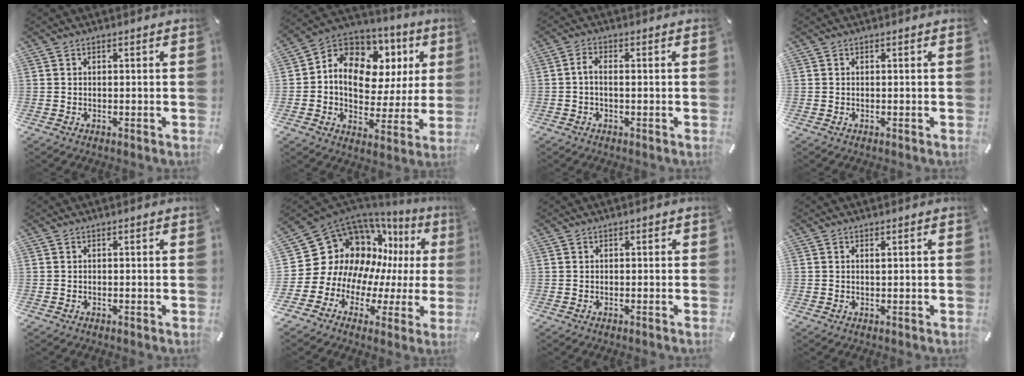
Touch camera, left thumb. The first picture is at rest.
{"total": 13.0, "force": [4.1, 9.9, 7.4], "torque": [-0.121, -0.032, 0.077]}
{"total": 2.7, "force": [-0.4, 1.0, 2.5], "torque": [-0.046, 0.006, -0.007]}
{"total": 0.0}
{"total": 0.0}
{"total": 16.6, "force": [6.0, 13.9, 6.7], "torque": [-0.113, -0.083, 0.136]}
{"total": 0.0}
{"total": 0.5, "force": [0.2, 0.1, 0.4], "torque": [-0.009, -0.001, 0.005]}